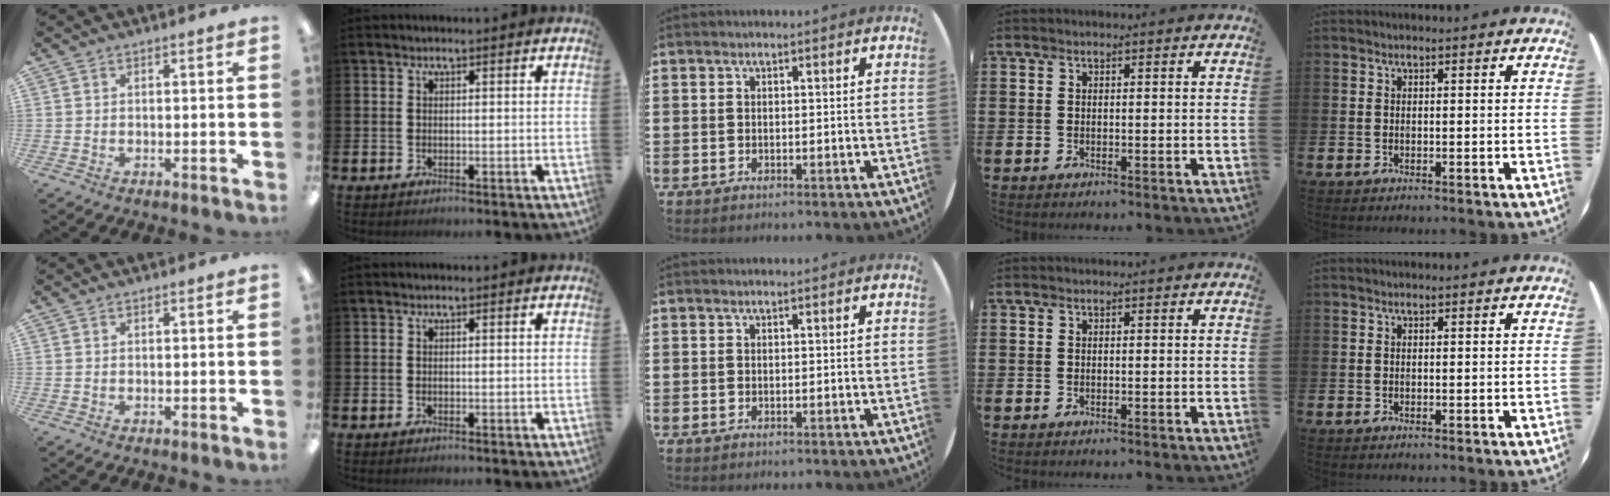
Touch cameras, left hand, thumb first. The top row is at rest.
{}